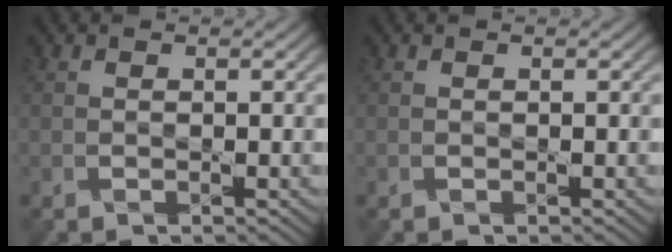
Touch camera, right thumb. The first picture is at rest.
{"total": 0.0}